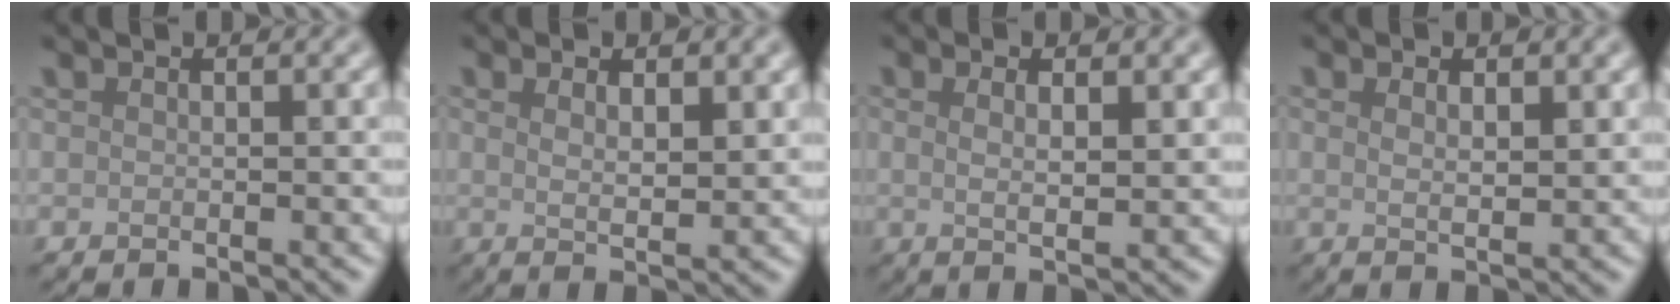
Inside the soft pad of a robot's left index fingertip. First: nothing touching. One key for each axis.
{"total": 3.6, "fx": 1.5, "fy": 1.0, "fz": 3.2, "tx": -0.046, "ty": -0.003, "tz": 0.021}
{"total": 3.6, "fx": 1.1, "fy": 0.9, "fz": 3.3, "tx": -0.041, "ty": -0.004, "tz": 0.009}
{"total": 2.6, "fx": 1.1, "fy": 0.9, "fz": 2.1, "tx": -0.031, "ty": 0.001, "tz": 0.017}